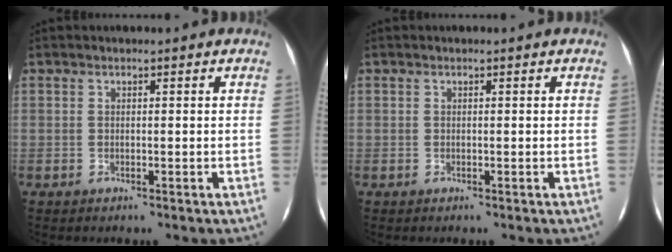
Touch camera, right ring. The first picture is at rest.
{"total": 0.0}